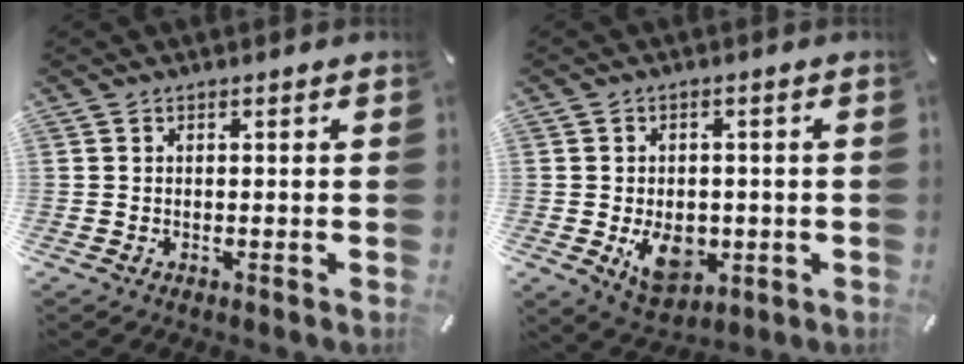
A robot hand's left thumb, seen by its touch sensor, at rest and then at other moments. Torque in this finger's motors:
{"motor_torque": [0.86, 1.01, 0.23, 0.22, 0.08]}